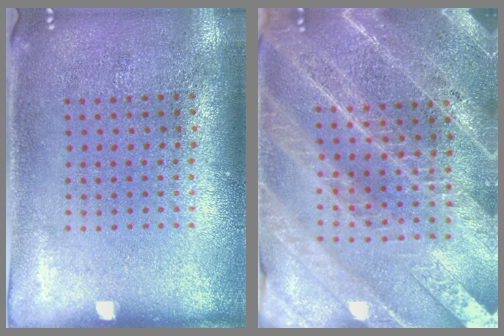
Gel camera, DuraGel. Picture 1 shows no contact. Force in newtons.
{"total": 4.2, "press": 3.8, "slide": 1.8}